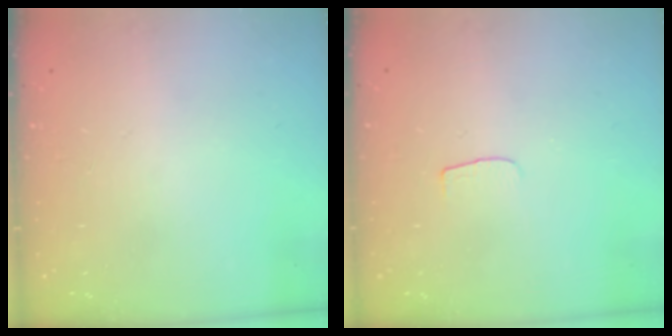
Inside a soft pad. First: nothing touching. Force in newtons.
{"total": 3.0, "press": 3.0, "slide": 0.3}